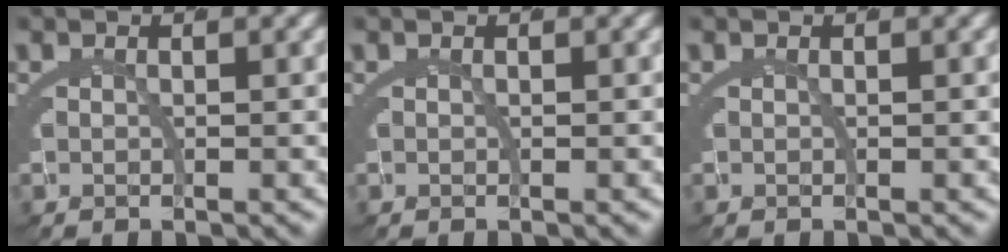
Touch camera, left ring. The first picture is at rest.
{"total": 0.0}
{"total": 0.0}